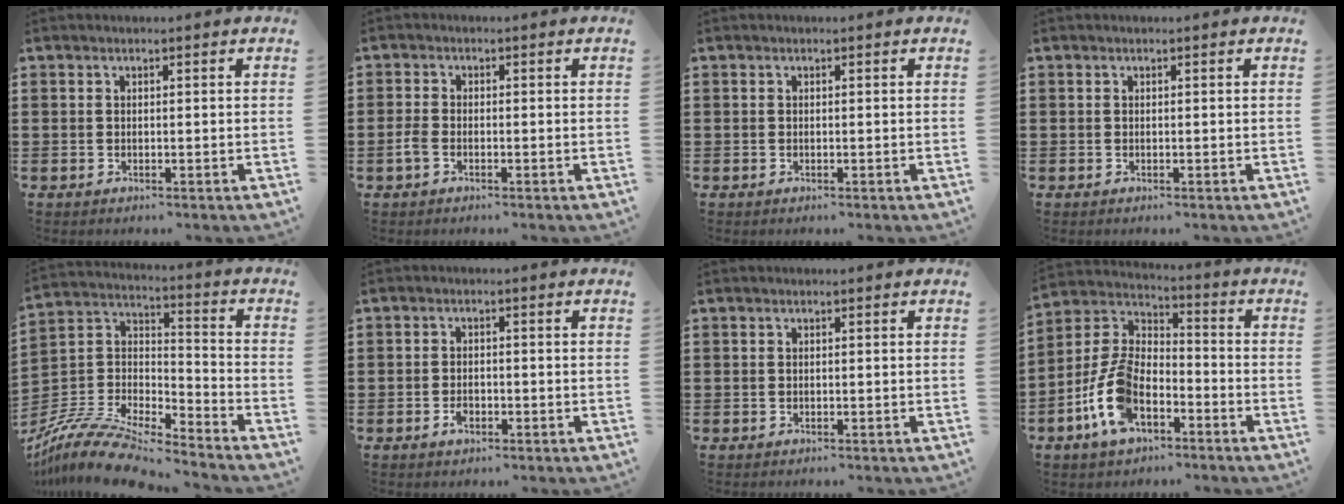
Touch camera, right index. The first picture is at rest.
{"total": 1.8, "force": [-1.0, 0.9, 1.3], "torque": [-0.040, -0.004, -0.024]}
{"total": 0.0}
{"total": 0.0}
{"total": 11.2, "force": [-10.1, 2.4, 4.1], "torque": [-0.094, 0.020, -0.204]}
{"total": 1.9, "force": [-1.0, 1.1, 1.3], "torque": [-0.025, 0.002, -0.018]}
{"total": 0.0}
{"total": 11.0, "force": [-5.5, 5.3, 7.9], "torque": [-0.195, 0.001, -0.110]}